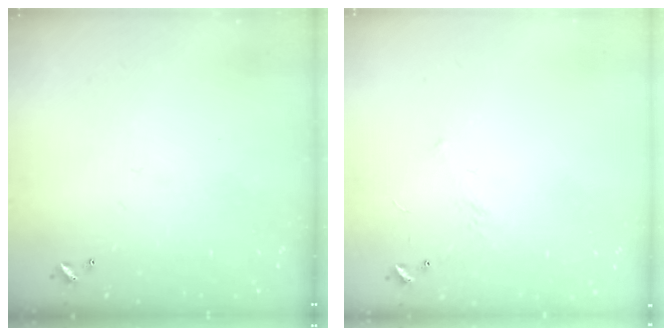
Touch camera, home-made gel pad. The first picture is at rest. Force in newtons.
{"total": 4.5, "press": 4.3, "slide": 1.0}